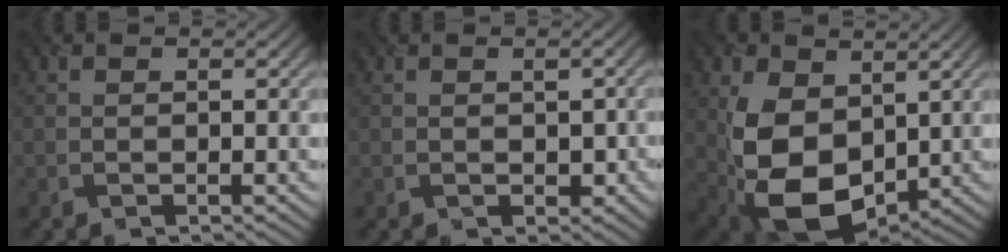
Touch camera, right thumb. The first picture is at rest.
{"total": 1.6, "force": [-0.1, 1.1, 1.2], "torque": [-0.022, -0.006, 0.004]}
{"total": 12.2, "force": [0.6, 8.4, 8.8], "torque": [-0.208, -0.019, 0.016]}